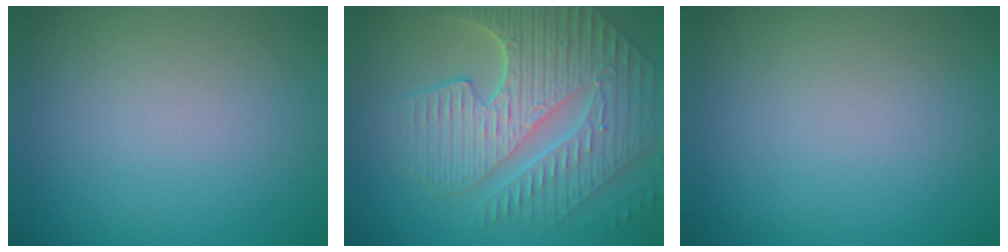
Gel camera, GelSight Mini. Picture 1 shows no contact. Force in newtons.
{"total": 9.5, "press": 6.5, "slide": 7.0}
{"total": 0.0}